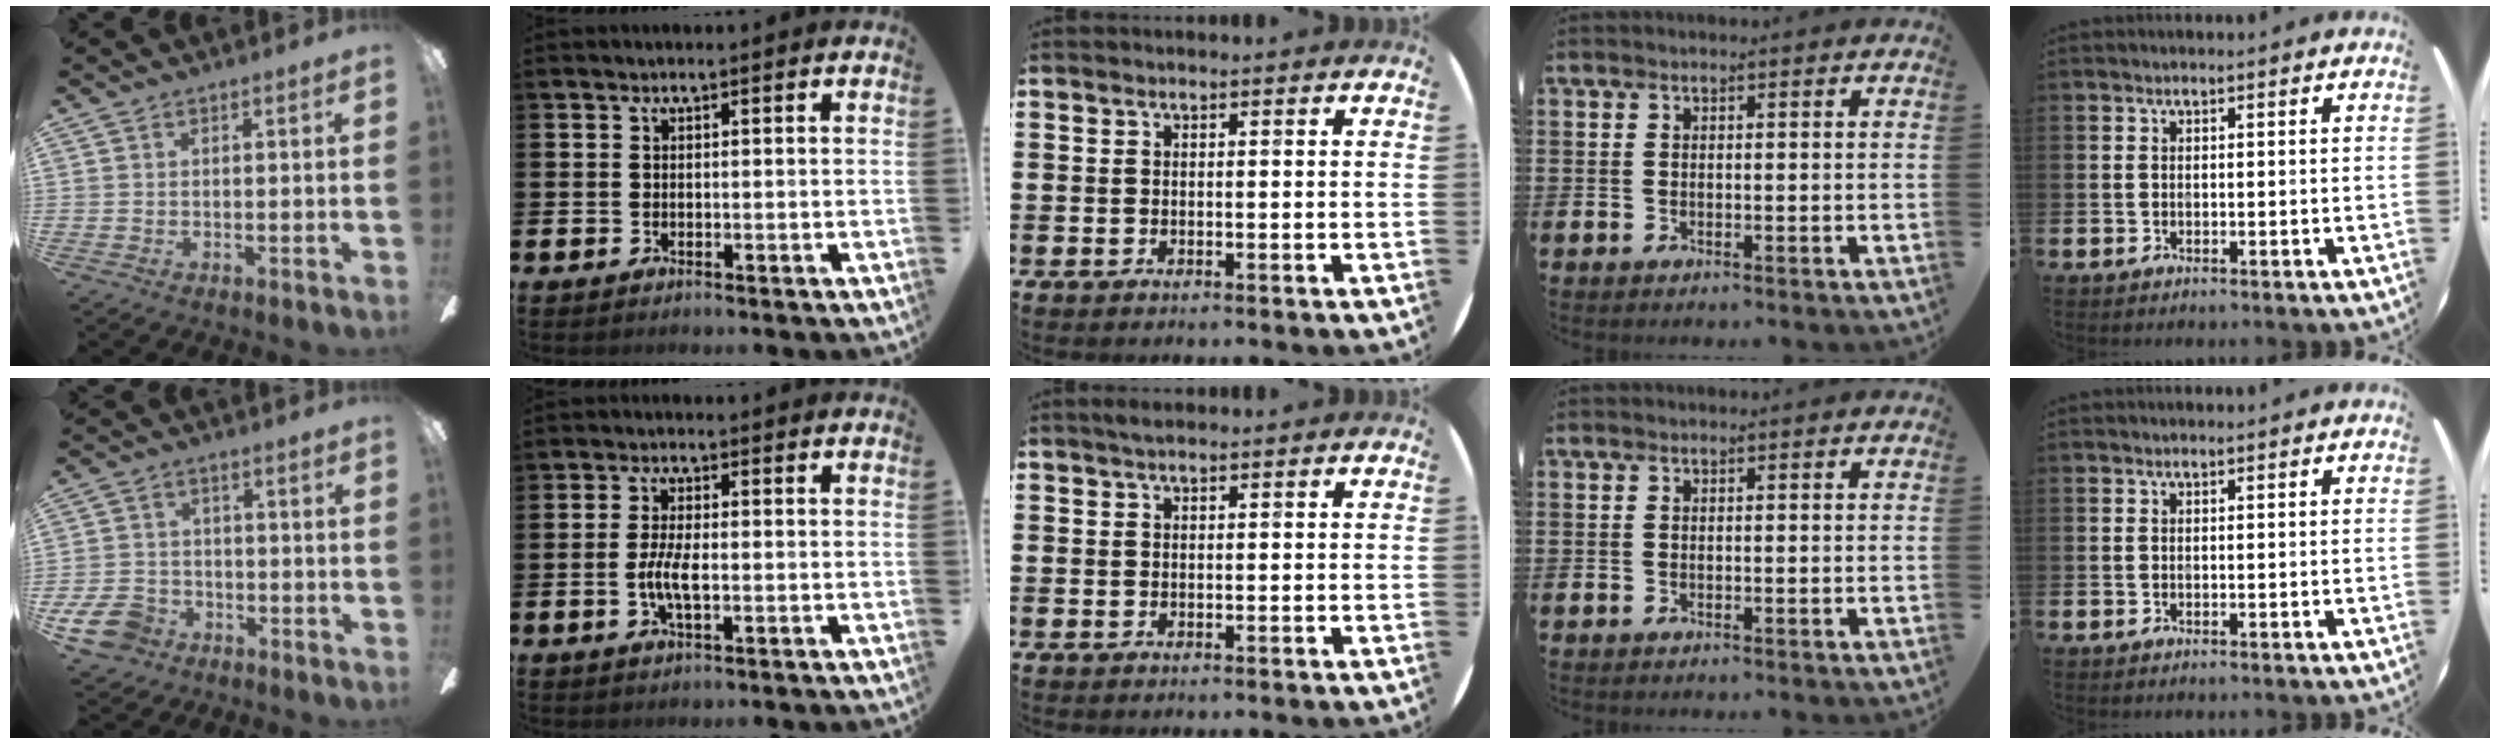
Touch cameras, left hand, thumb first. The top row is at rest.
{"thumb": {"total": 9.0, "force": [-5.0, 6.3, 4.0], "torque": [-0.100, 0.030, -0.095]}, "index": {"total": 3.8, "force": [-0.7, 1.3, 3.5], "torque": [-0.061, -0.004, -0.018]}, "middle": {"total": 0.9, "force": [0.7, 0.2, 0.5], "torque": [-0.010, 0.002, 0.013]}}